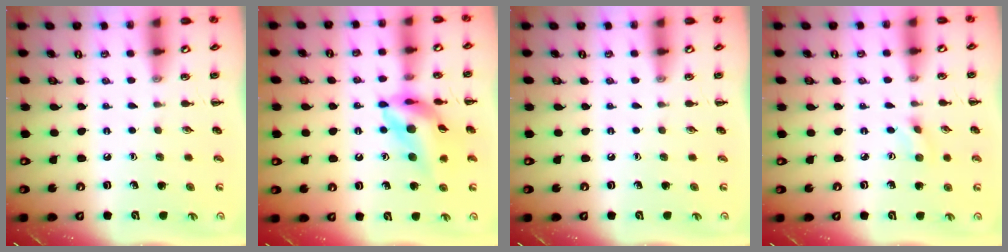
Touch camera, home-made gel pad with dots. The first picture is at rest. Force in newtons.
{"total": 12.1, "press": 11.4, "slide": 3.9}
{"total": 0.0}
{"total": 1.7, "press": 1.6, "slide": 0.7}